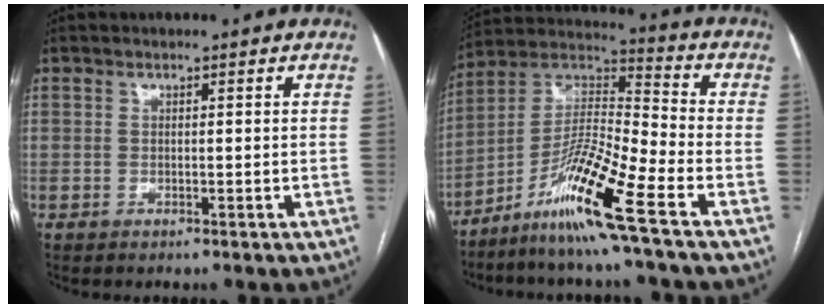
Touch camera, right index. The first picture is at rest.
{"total": 13.7, "force": [-8.0, -0.9, 11.1], "torque": [-0.213, -0.008, -0.153]}